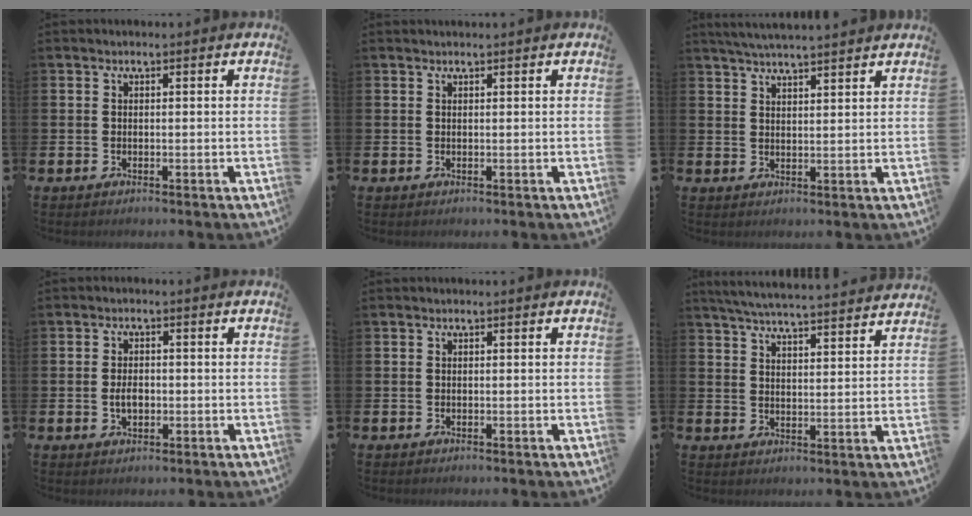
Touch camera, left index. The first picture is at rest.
{"total": 0.0}
{"total": 4.2, "force": [4.1, -0.3, 0.9], "torque": [-0.026, -0.013, 0.075]}
{"total": 2.6, "force": [-0.3, 1.6, 2.0], "torque": [-0.028, 0.001, -0.008]}
{"total": 0.0}
{"total": 5.9, "force": [5.8, -0.1, 1.2], "torque": [-0.041, -0.037, 0.102]}